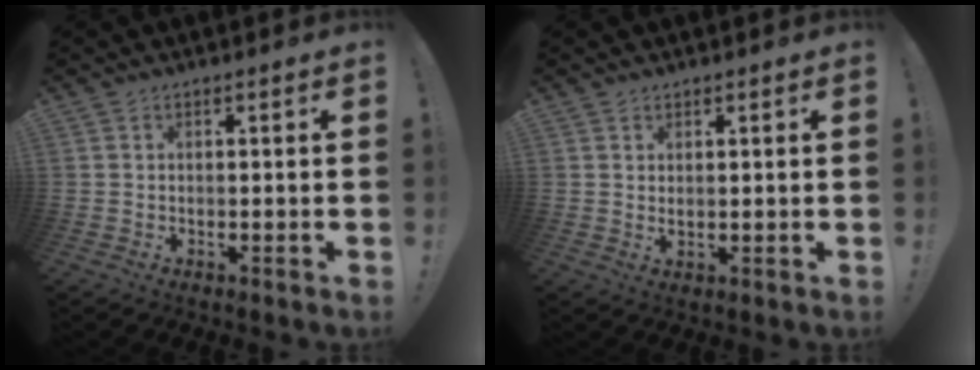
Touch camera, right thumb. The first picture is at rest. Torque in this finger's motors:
{"motor_torque": [-0.18, 0.23, -0.22, 0.30, -0.06]}